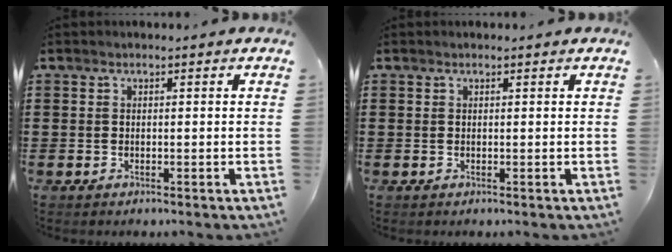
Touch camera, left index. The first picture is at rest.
{"total": 0.0}